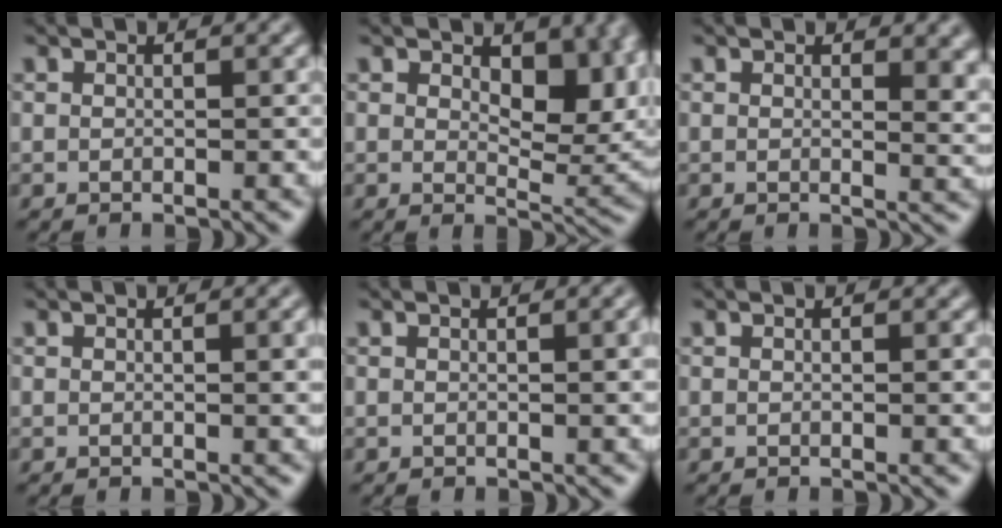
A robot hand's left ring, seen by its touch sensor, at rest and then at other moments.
{"total": 7.9, "force": [2.3, 4.3, 6.2], "torque": [-0.089, -0.012, 0.036]}
{"total": 3.2, "force": [1.2, 1.6, 2.5], "torque": [-0.024, -0.006, 0.019]}
{"total": 1.3, "force": [0.4, 0.3, 1.2], "torque": [-0.013, 0.002, 0.005]}
{"total": 1.3, "force": [0.3, 0.3, 1.2], "torque": [-0.014, 0.003, 0.003]}
{"total": 0.0}